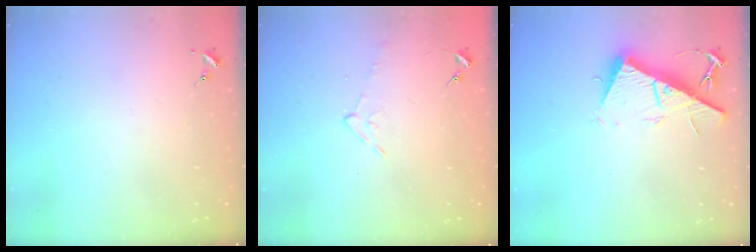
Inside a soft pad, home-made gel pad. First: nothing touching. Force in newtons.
{"total": 4.7, "press": 4.7, "slide": 0.5}
{"total": 14.6, "press": 14.6, "slide": 0.4}